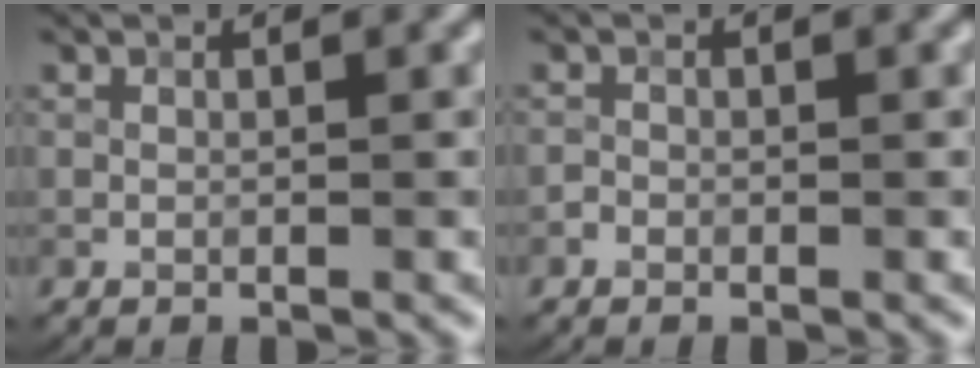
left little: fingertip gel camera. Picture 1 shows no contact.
{"total": 0.6, "force": [-0.4, 0.5, 0.1], "torque": [0.001, 0.000, -0.010]}